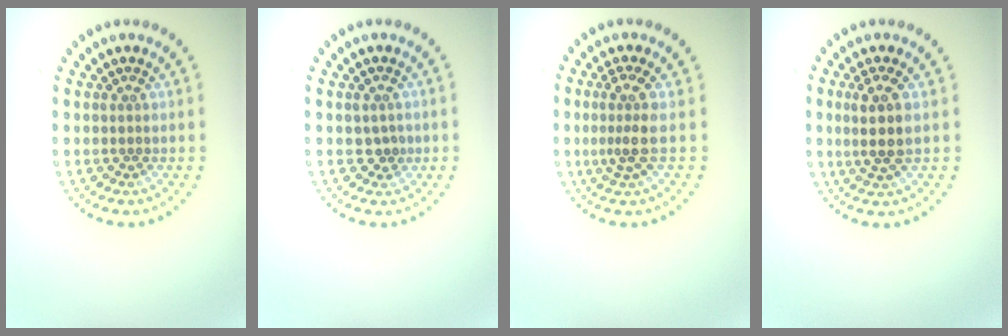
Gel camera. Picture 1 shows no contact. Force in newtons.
{"total": 1.2, "press": 1.2, "slide": 0.3}
{"total": 2.5, "press": 1.9, "slide": 1.7}
{"total": 2.9, "press": 2.5, "slide": 1.6}